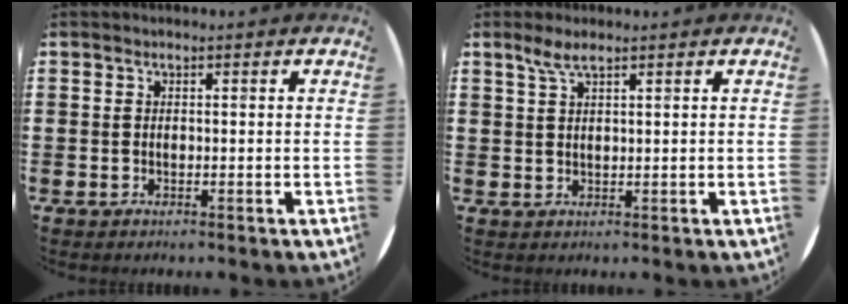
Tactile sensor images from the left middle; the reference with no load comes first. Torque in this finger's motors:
{"motor_torque": [0.40, -0.31, 0.04, 0.06]}